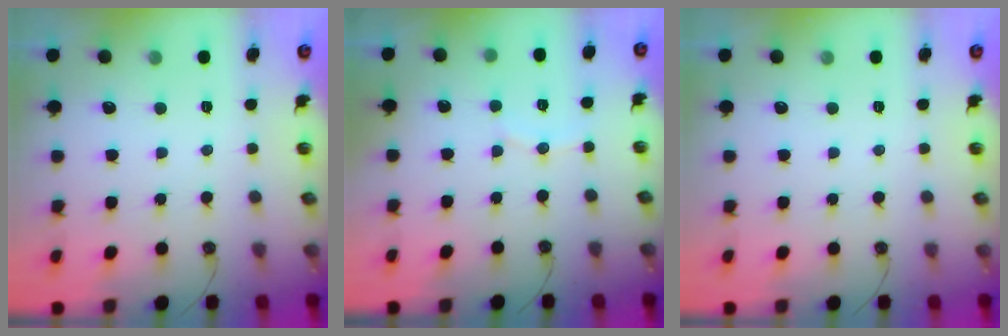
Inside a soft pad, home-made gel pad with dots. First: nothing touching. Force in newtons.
{"total": 6.3, "press": 6.1, "slide": 1.5}
{"total": 0.0}